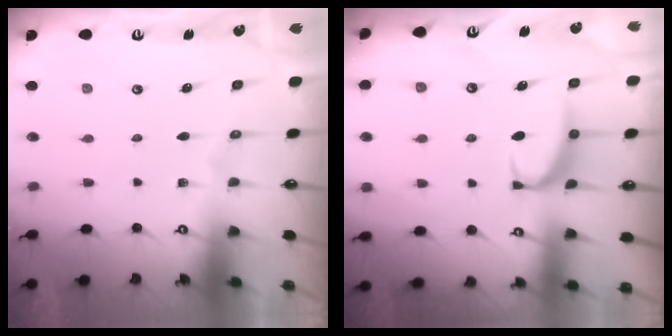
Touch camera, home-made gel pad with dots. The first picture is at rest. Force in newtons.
{"total": 3.0, "press": 2.7, "slide": 1.2}